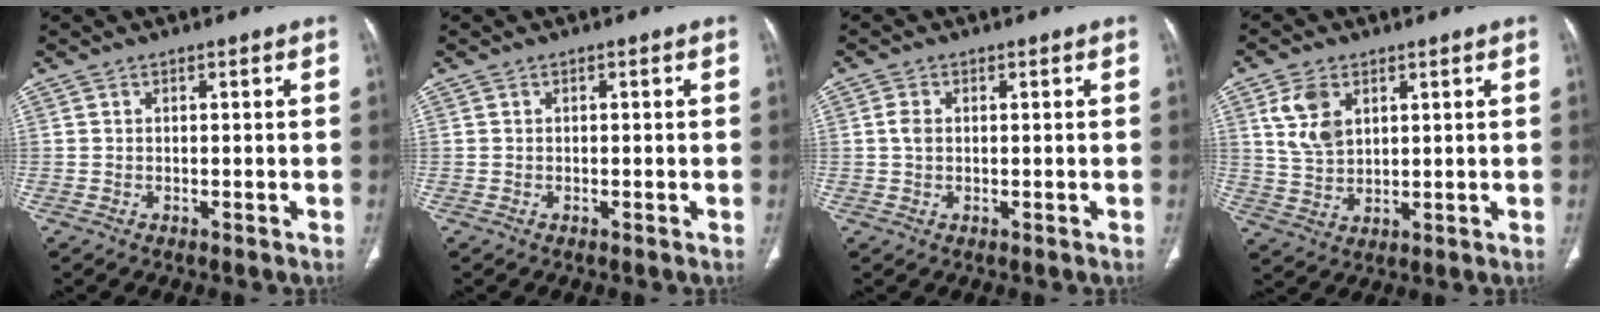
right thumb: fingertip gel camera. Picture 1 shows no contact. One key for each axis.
{"total": 0.0}
{"total": 2.1, "fx": 0.3, "fy": 1.5, "fz": 1.5, "tx": -0.031, "ty": 0.002, "tz": 0.005}
{"total": 7.4, "fx": 3.0, "fy": 4.8, "fz": 4.7, "tx": -0.079, "ty": -0.009, "tz": 0.068}